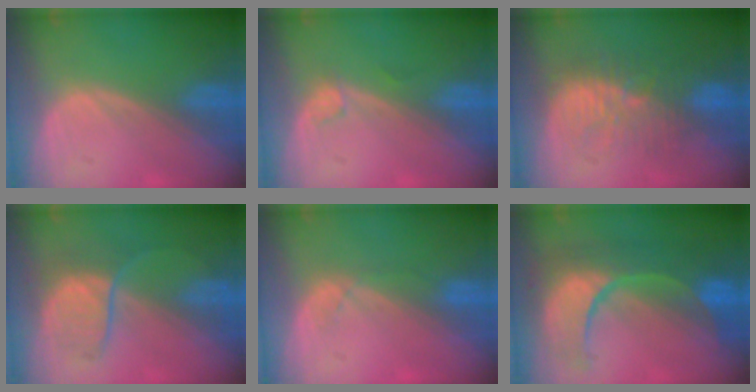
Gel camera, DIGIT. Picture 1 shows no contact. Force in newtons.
{"total": 1.1, "press": 1.1, "slide": 0.2}
{"total": 9.3, "press": 9.0, "slide": 2.4}
{"total": 6.6, "press": 6.5, "slide": 1.3}
{"total": 2.1, "press": 1.9, "slide": 0.9}
{"total": 11.9, "press": 11.8, "slide": 1.4}